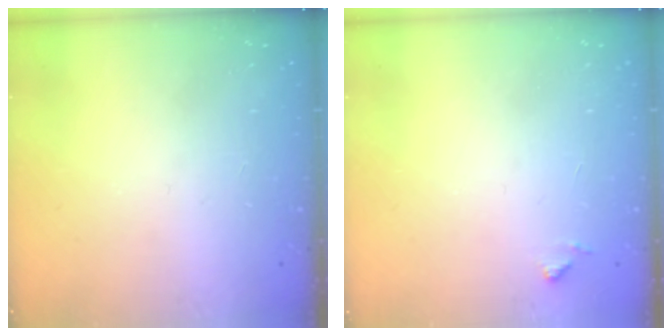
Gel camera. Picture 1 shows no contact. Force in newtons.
{"total": 6.5, "press": 6.4, "slide": 0.4}